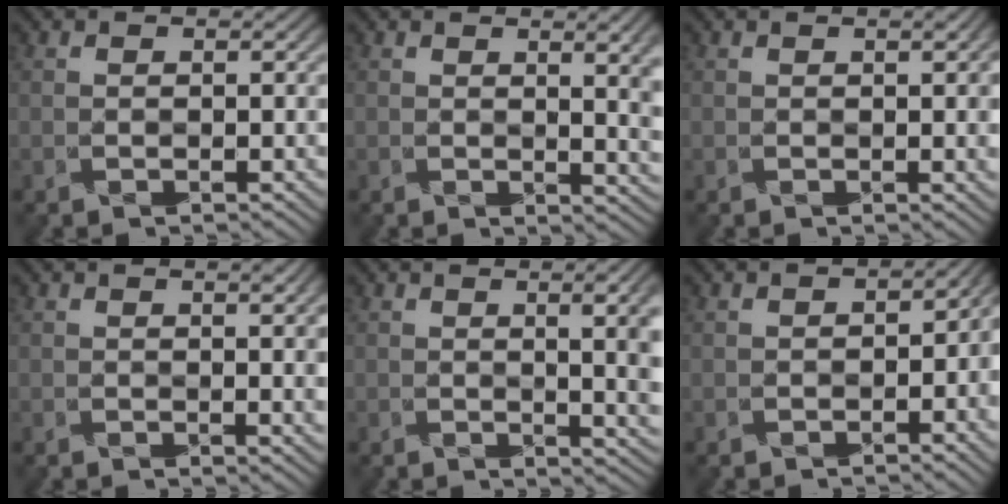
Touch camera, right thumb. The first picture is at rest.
{"total": 5.6, "force": [1.6, 1.5, 5.1], "torque": [-0.051, 0.005, 0.024]}
{"total": 2.6, "force": [0.8, 0.4, 2.5], "torque": [-0.028, 0.008, 0.011]}
{"total": 3.4, "force": [1.2, 0.6, 3.1], "torque": [-0.034, 0.008, 0.018]}
{"total": 7.7, "force": [1.4, 2.3, 7.2], "torque": [-0.061, 0.016, 0.015]}
{"total": 4.8, "force": [-1.2, 2.7, 3.8], "torque": [-0.046, -0.008, -0.015]}